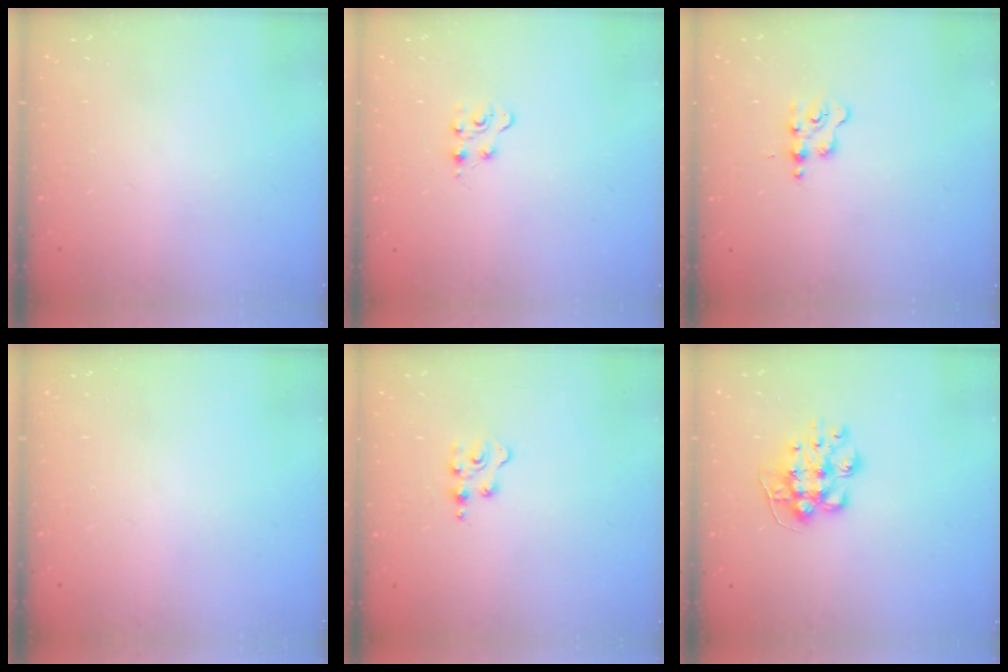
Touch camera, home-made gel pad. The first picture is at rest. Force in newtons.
{"total": 3.6, "press": 3.5, "slide": 0.5}
{"total": 1.7, "press": 1.7, "slide": 0.3}
{"total": 0.0}
{"total": 2.3, "press": 2.3, "slide": 0.3}
{"total": 9.5, "press": 9.5, "slide": 0.7}